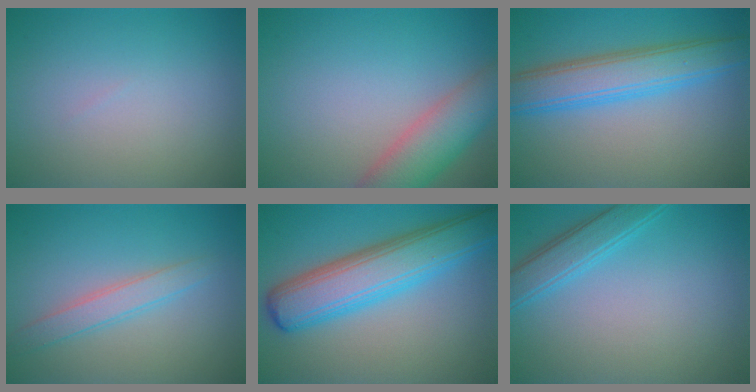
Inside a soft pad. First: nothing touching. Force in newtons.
{"total": 5.7, "press": 5.7, "slide": 0.2}
{"total": 6.1, "press": 6.1, "slide": 0.0}
{"total": 2.3, "press": 2.3, "slide": 0.1}
{"total": 8.0, "press": 8.0, "slide": 0.2}
{"total": 3.1, "press": 3.1, "slide": 0.1}